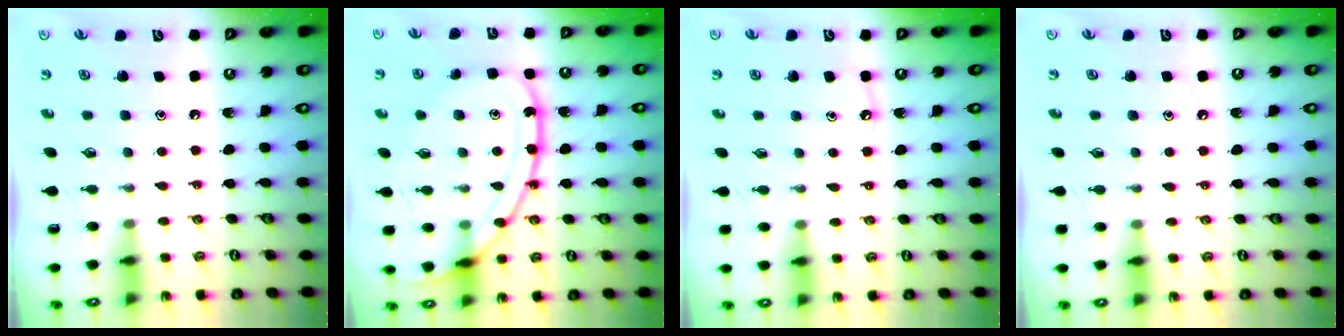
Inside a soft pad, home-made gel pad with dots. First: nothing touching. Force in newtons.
{"total": 15.6, "press": 15.6, "slide": 0.8}
{"total": 4.0, "press": 4.0, "slide": 0.5}
{"total": 4.5, "press": 4.4, "slide": 0.7}